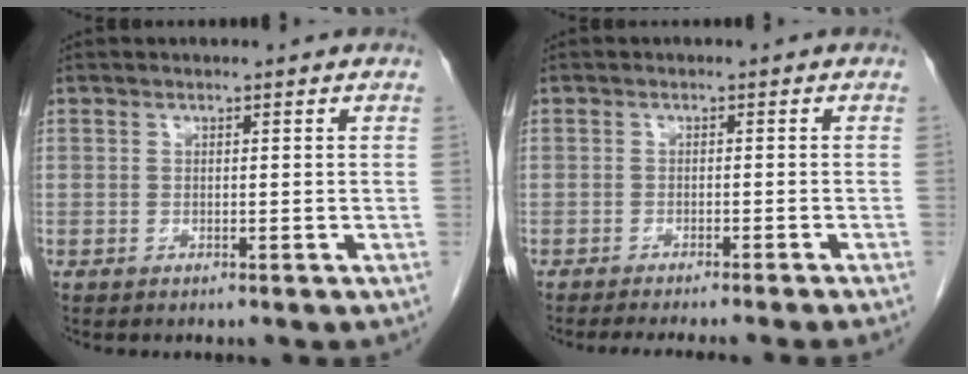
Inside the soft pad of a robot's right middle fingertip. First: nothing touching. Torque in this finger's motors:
{"motor_torque": [0.64, -0.60, 0.03, 0.04]}